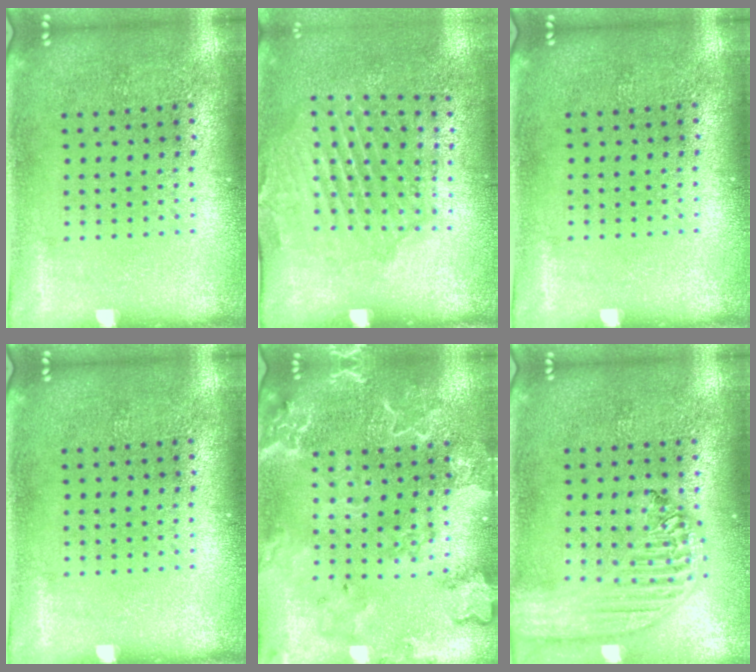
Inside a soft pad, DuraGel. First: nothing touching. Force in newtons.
{"total": 1.7, "press": 1.4, "slide": 0.8}
{"total": 0.0}
{"total": 0.0}
{"total": 2.7, "press": 2.5, "slide": 1.0}
{"total": 2.3, "press": 2.0, "slide": 1.2}